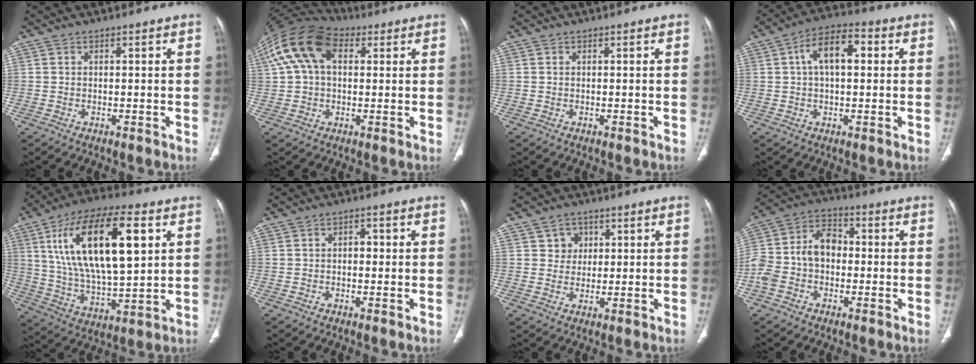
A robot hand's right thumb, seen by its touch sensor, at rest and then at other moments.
{"total": 15.3, "force": [4.6, 9.6, 11.0], "torque": [-0.218, 0.037, 0.077]}
{"total": 0.0}
{"total": 9.9, "force": [2.2, 5.1, 8.2], "torque": [-0.134, 0.024, 0.029]}
{"total": 24.4, "force": [7.7, 9.8, 21.0], "torque": [-0.370, -0.014, 0.135]}
{"total": 2.2, "force": [0.2, 1.4, 1.7], "torque": [-0.021, 0.009, 0.001]}
{"total": 3.9, "force": [1.5, 3.5, 0.9], "torque": [0.009, -0.005, 0.023]}
{"total": 11.9, "force": [-1.4, 8.5, 8.1], "torque": [-0.153, 0.043, -0.039]}